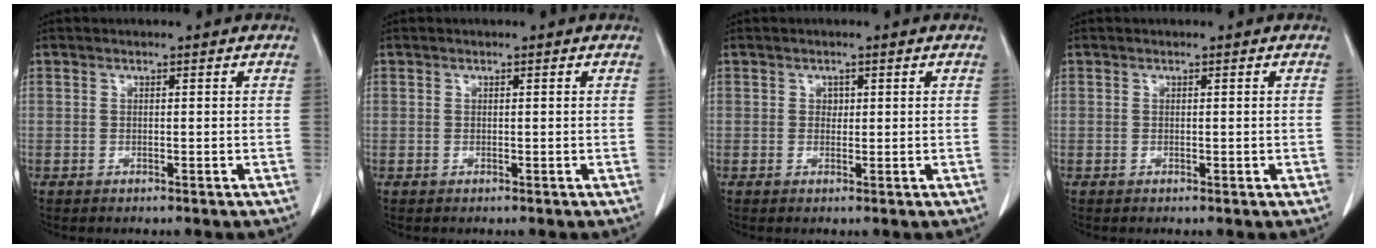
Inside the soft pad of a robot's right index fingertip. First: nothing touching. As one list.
[{"total": 0.0}, {"total": 0.9, "force": [0.3, 0.8, 0.4], "torque": [-0.004, 0.001, 0.004]}, {"total": 0.8, "force": [-0.1, 0.6, 0.6], "torque": [-0.006, 0.002, 0.000]}]